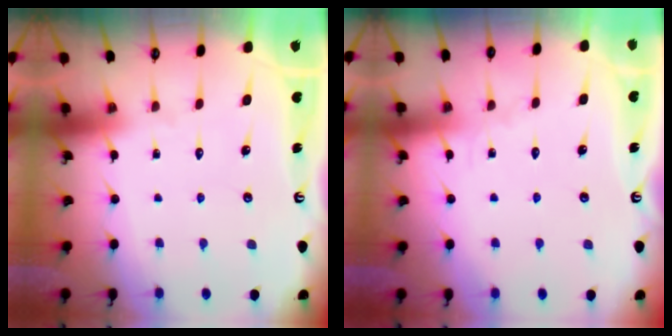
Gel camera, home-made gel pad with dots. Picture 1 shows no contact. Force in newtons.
{"total": 2.6, "press": 2.6, "slide": 0.2}